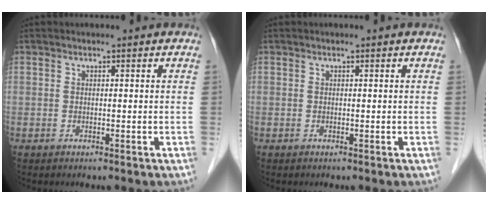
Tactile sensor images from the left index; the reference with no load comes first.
{"total": 0.0}